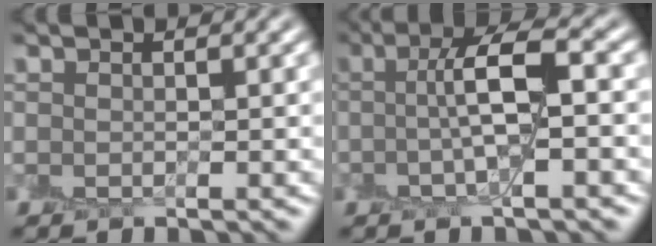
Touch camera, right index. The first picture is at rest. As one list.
[{"total": 4.8, "force": [0.0, 0.8, 4.7], "torque": [-0.088, 0.019, -0.009]}]